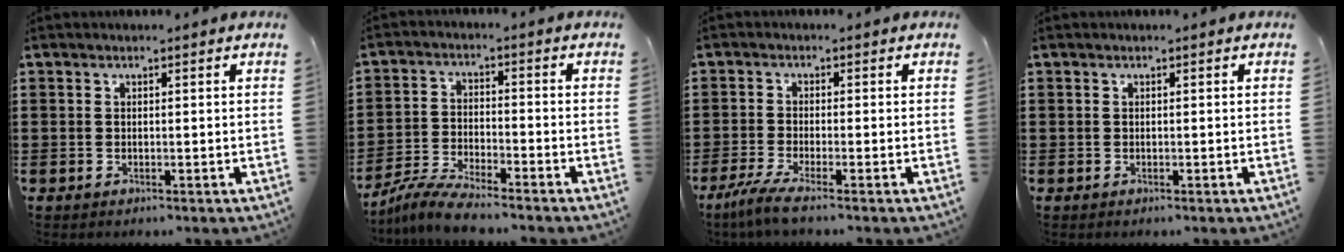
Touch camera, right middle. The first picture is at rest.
{"total": 5.6, "force": [-5.2, 0.4, 2.1], "torque": [-0.055, -0.010, -0.104]}
{"total": 3.4, "force": [-2.3, -0.2, 2.4], "torque": [-0.064, -0.016, -0.049]}
{"total": 0.0}